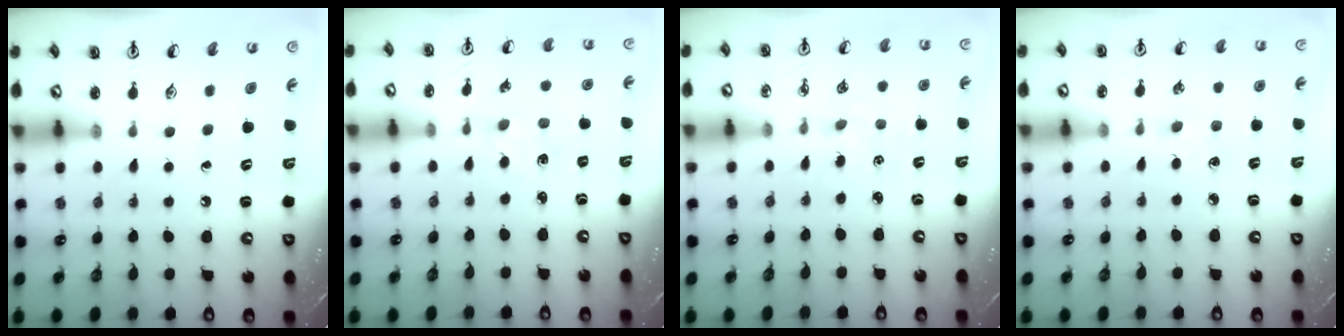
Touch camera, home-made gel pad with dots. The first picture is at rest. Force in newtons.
{"total": 1.5, "press": 1.5, "slide": 0.3}
{"total": 2.1, "press": 2.1, "slide": 0.3}
{"total": 3.0, "press": 2.9, "slide": 0.4}